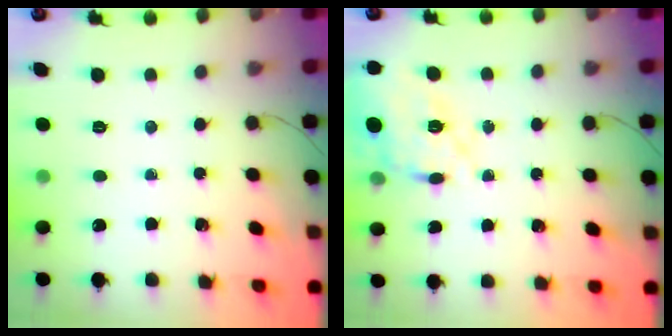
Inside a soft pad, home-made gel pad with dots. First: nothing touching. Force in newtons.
{"total": 20.6, "press": 20.6, "slide": 1.2}